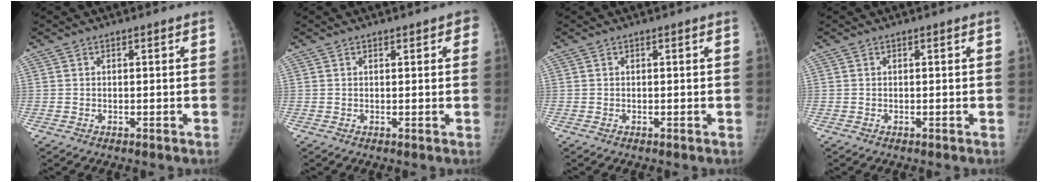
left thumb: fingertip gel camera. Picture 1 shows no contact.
{"total": 2.1, "force": [1.2, 1.1, 1.3], "torque": [0.002, -0.001, 0.012]}
{"total": 0.0}
{"total": 0.0}